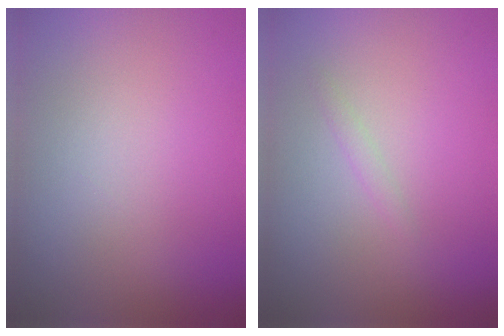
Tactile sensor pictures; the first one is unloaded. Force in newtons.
{"total": 0.7, "press": 0.7, "slide": 0.1}